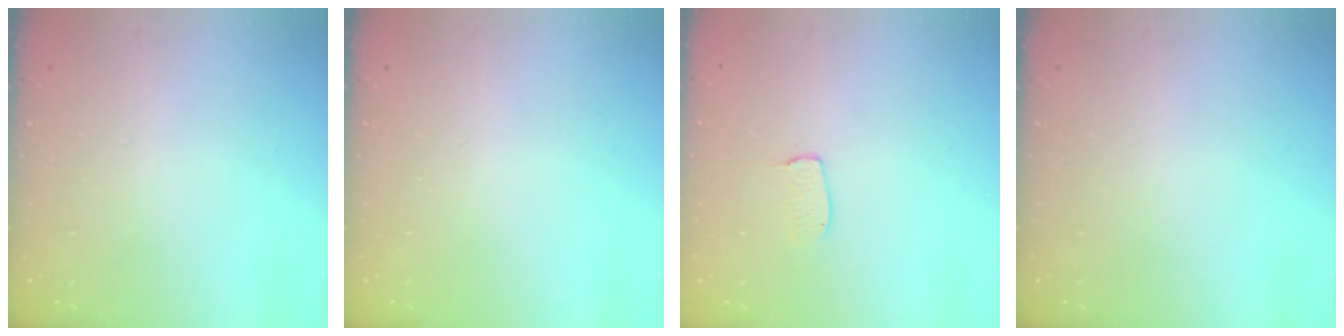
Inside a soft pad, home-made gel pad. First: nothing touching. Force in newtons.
{"total": 0.0}
{"total": 5.8, "press": 5.8, "slide": 0.2}
{"total": 0.0}